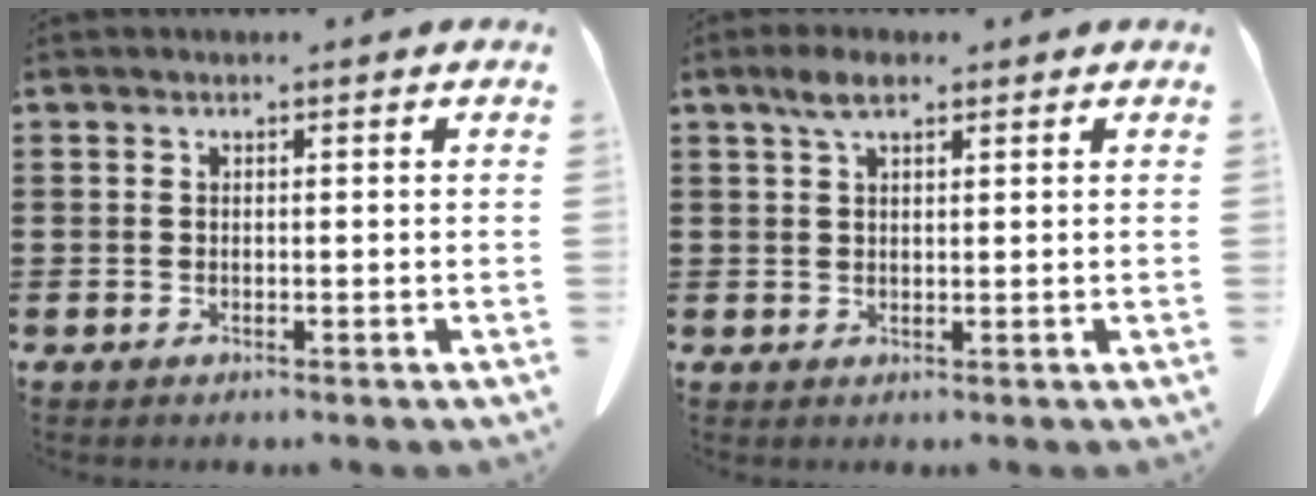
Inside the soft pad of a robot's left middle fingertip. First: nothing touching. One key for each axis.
{"total": 3.6, "fx": 2.1, "fy": 1.2, "fz": 2.7, "tx": -0.060, "ty": 0.004, "tz": 0.038}